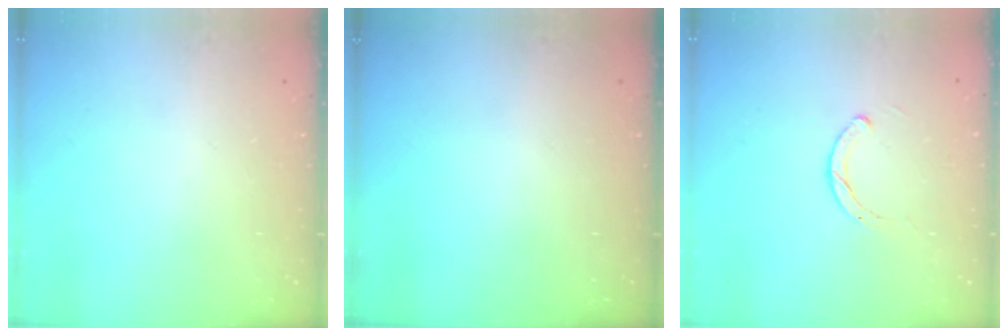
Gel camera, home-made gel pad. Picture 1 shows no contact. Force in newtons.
{"total": 0.0}
{"total": 1.9, "press": 1.9, "slide": 0.2}